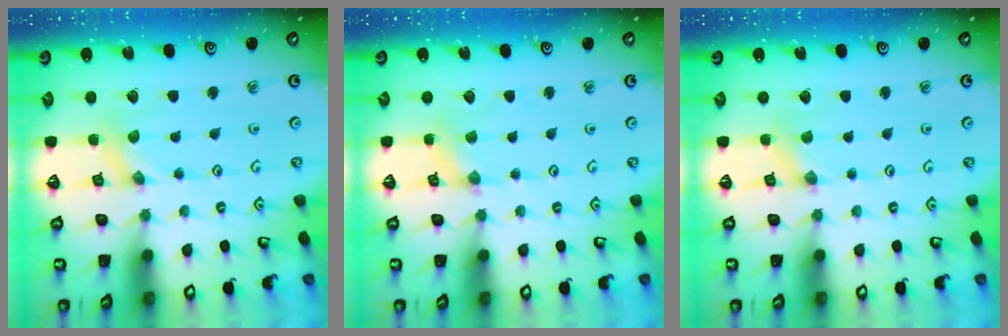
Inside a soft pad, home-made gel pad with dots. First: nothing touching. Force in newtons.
{"total": 2.3, "press": 2.2, "slide": 0.3}
{"total": 0.7, "press": 0.6, "slide": 0.1}